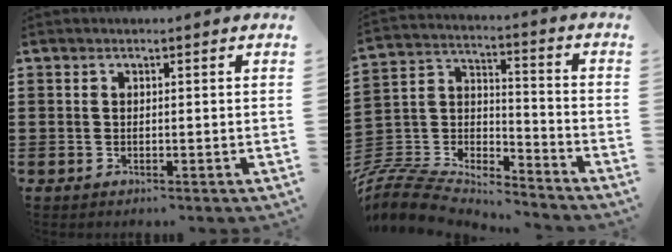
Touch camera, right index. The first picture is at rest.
{"total": 8.4, "force": [-7.9, 2.2, 2.0], "torque": [-0.065, 0.000, -0.164]}